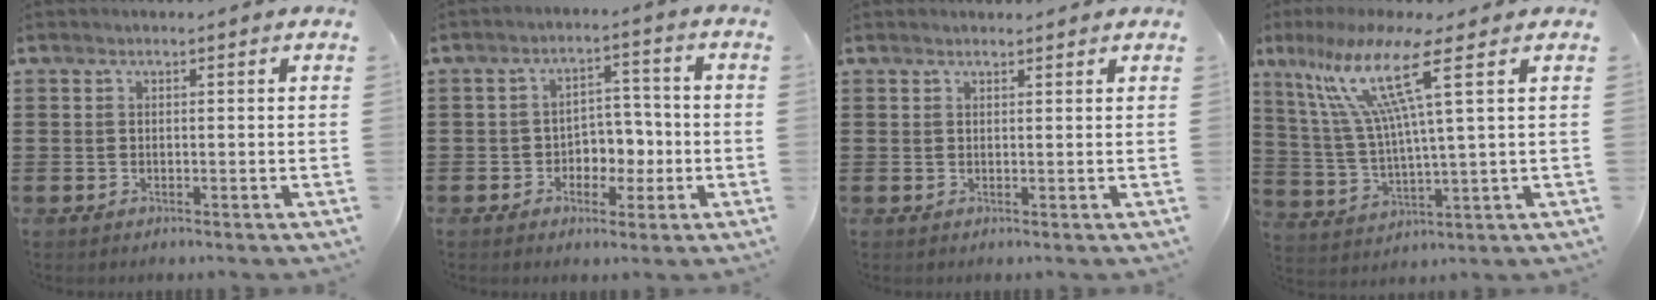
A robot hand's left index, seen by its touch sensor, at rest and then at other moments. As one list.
[{"total": 4.7, "force": [-1.4, 4.0, 2.0], "torque": [-0.043, 0.008, -0.031]}, {"total": 0.9, "force": [0.8, 0.2, 0.0], "torque": [-0.001, 0.002, 0.016]}, {"total": 12.9, "force": [6.5, 0.7, 11.1], "torque": [-0.250, -0.023, 0.101]}]